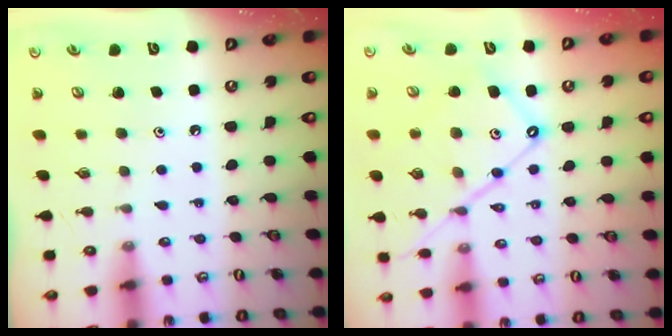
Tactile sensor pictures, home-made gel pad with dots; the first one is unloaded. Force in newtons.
{"total": 13.1, "press": 13.1, "slide": 1.1}